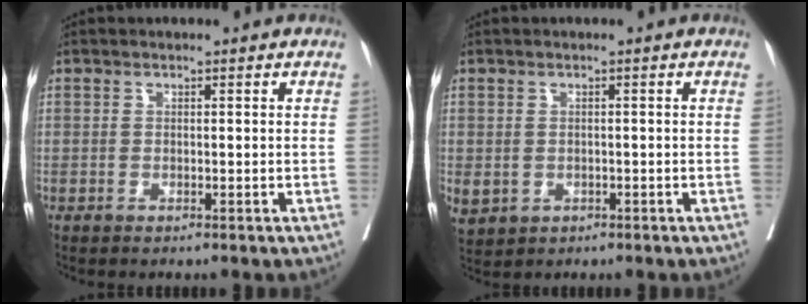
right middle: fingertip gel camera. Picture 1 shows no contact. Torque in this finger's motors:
{"motor_torque": [1.21, -0.92, 1.05, 0.21]}